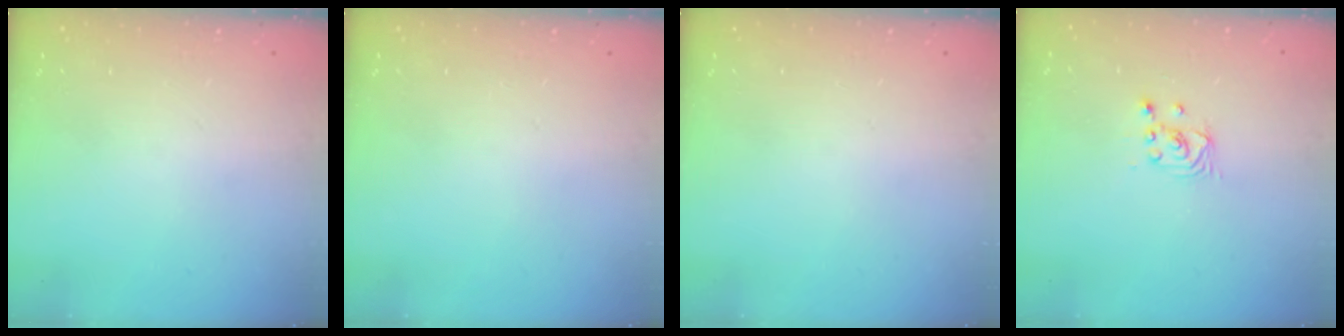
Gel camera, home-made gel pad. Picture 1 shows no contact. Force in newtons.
{"total": 0.0}
{"total": 0.0}
{"total": 2.2, "press": 2.2, "slide": 0.2}